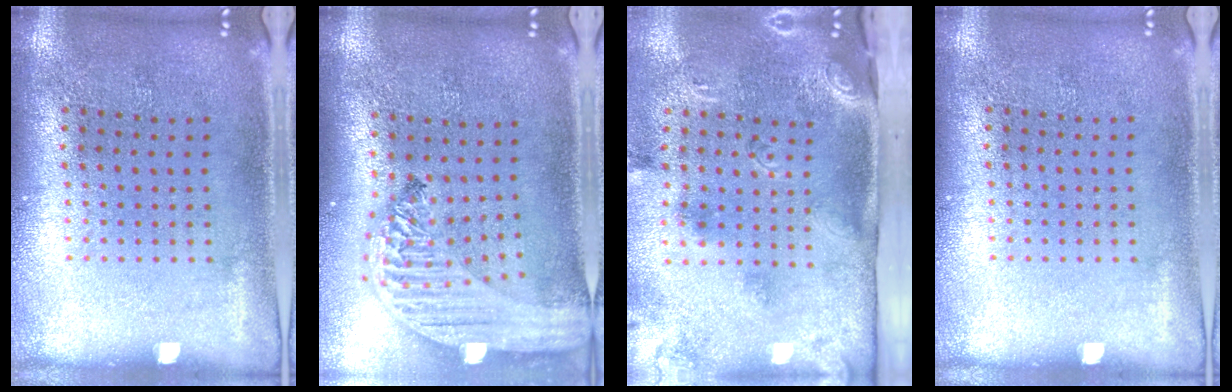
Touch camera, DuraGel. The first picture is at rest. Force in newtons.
{"total": 2.8, "press": 2.3, "slide": 1.7}
{"total": 2.9, "press": 1.8, "slide": 2.2}
{"total": 0.0}